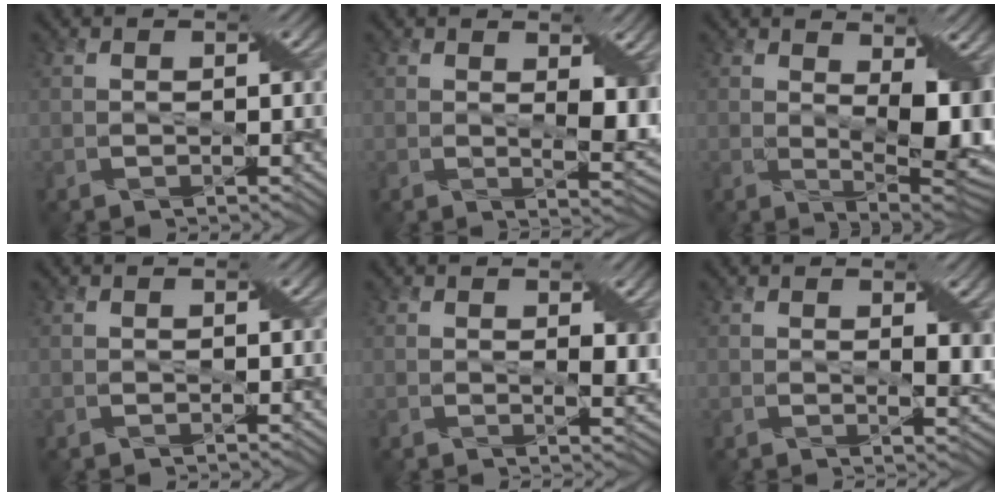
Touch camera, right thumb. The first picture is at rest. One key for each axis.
{"total": 5.1, "fx": 1.1, "fy": 2.2, "fz": 4.5, "tx": -0.077, "ty": -0.011, "tz": 0.026}
{"total": 10.6, "fx": 1.8, "fy": 4.4, "fz": 9.5, "tx": -0.144, "ty": -0.005, "tz": 0.042}
{"total": 0.0}
{"total": 2.6, "fx": 0.8, "fy": 1.0, "fz": 2.3, "tx": -0.040, "ty": -0.005, "tz": 0.017}
{"total": 3.4, "fx": 1.0, "fy": 1.2, "fz": 3.0, "tx": -0.048, "ty": -0.003, "tz": 0.020}